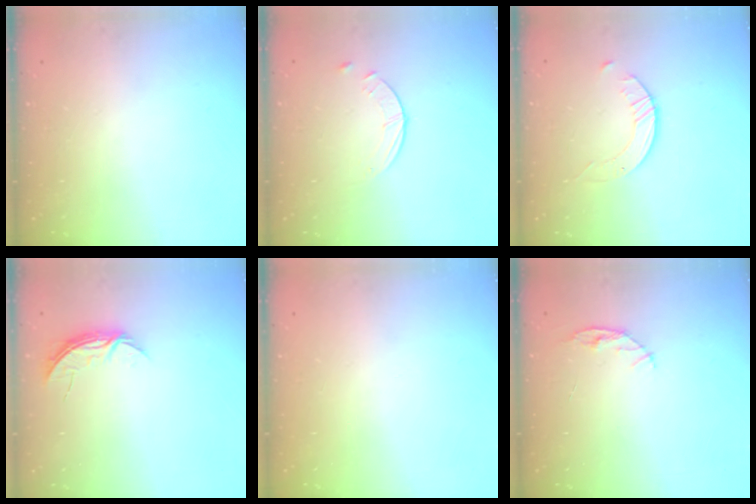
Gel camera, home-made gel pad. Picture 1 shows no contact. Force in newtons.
{"total": 2.6, "press": 2.5, "slide": 0.3}
{"total": 2.7, "press": 2.7, "slide": 0.3}
{"total": 5.4, "press": 5.4, "slide": 0.6}
{"total": 0.0}
{"total": 4.8, "press": 4.8, "slide": 0.5}